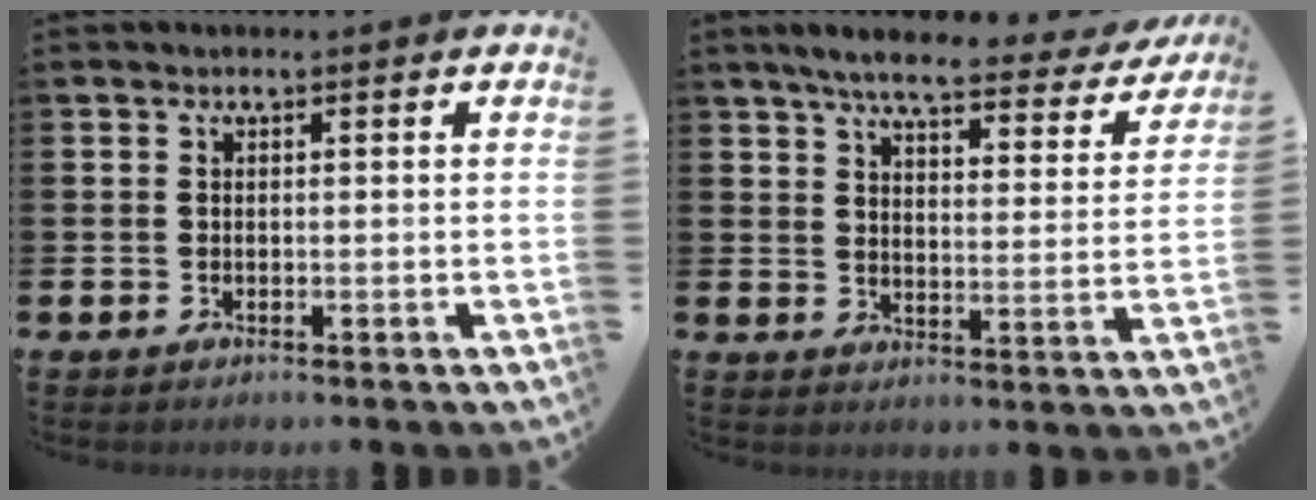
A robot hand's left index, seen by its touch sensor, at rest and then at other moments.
{"total": 6.2, "force": [5.4, 1.0, 2.9], "torque": [-0.071, -0.029, 0.086]}